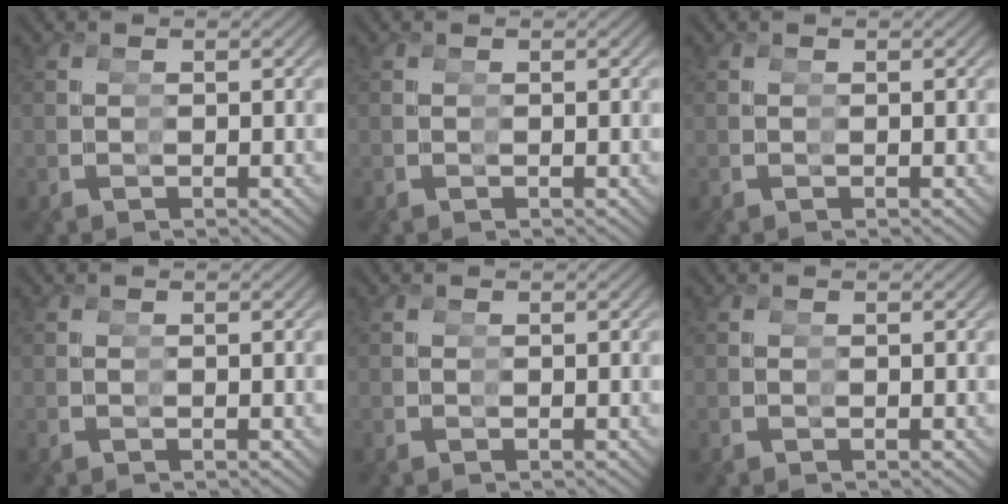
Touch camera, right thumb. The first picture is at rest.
{"total": 0.0}
{"total": 0.0}
{"total": 0.0}
{"total": 0.0}
{"total": 0.0}